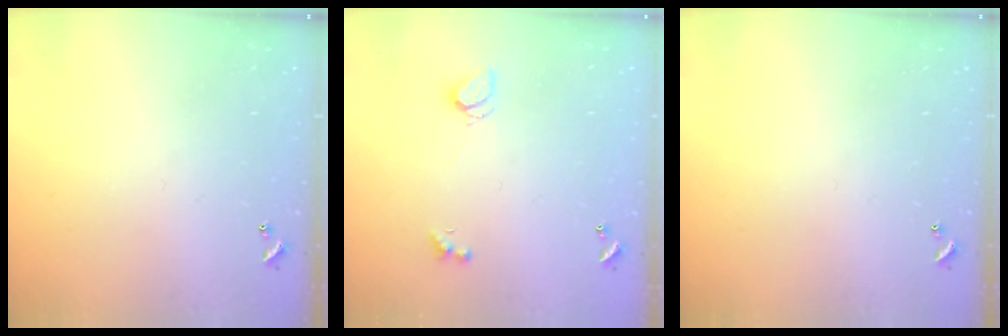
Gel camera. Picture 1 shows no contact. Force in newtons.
{"total": 1.3, "press": 1.3, "slide": 0.4}
{"total": 0.0}